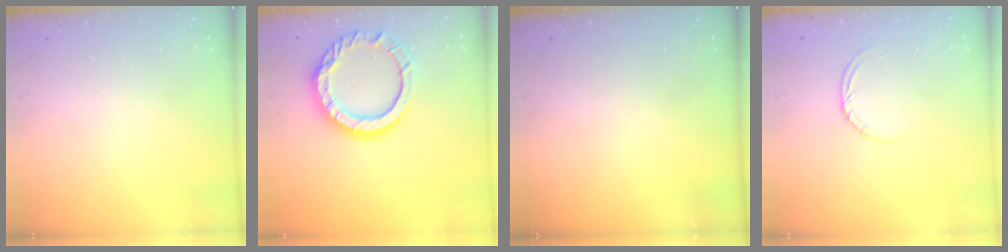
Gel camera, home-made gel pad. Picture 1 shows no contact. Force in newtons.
{"total": 13.9, "press": 13.9, "slide": 1.0}
{"total": 0.0}
{"total": 3.2, "press": 3.2, "slide": 0.3}